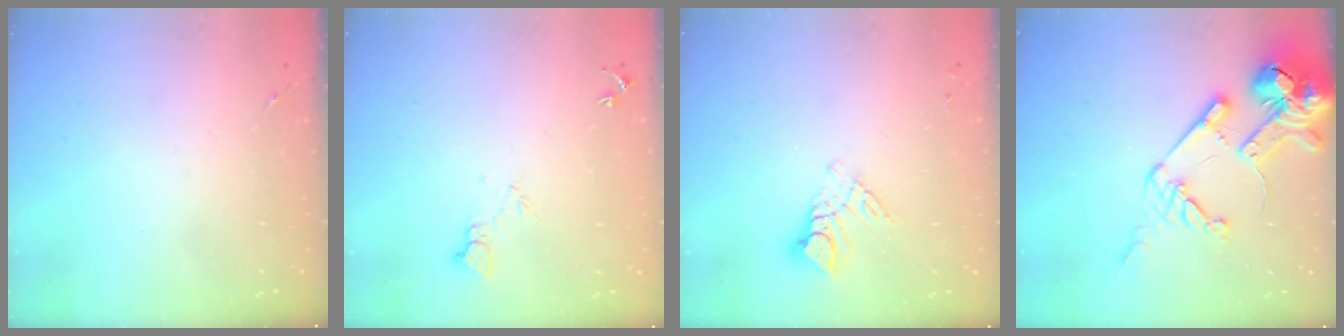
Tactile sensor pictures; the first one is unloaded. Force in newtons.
{"total": 5.6, "press": 5.6, "slide": 0.6}
{"total": 8.8, "press": 8.8, "slide": 0.8}
{"total": 23.3, "press": 23.1, "slide": 3.0}